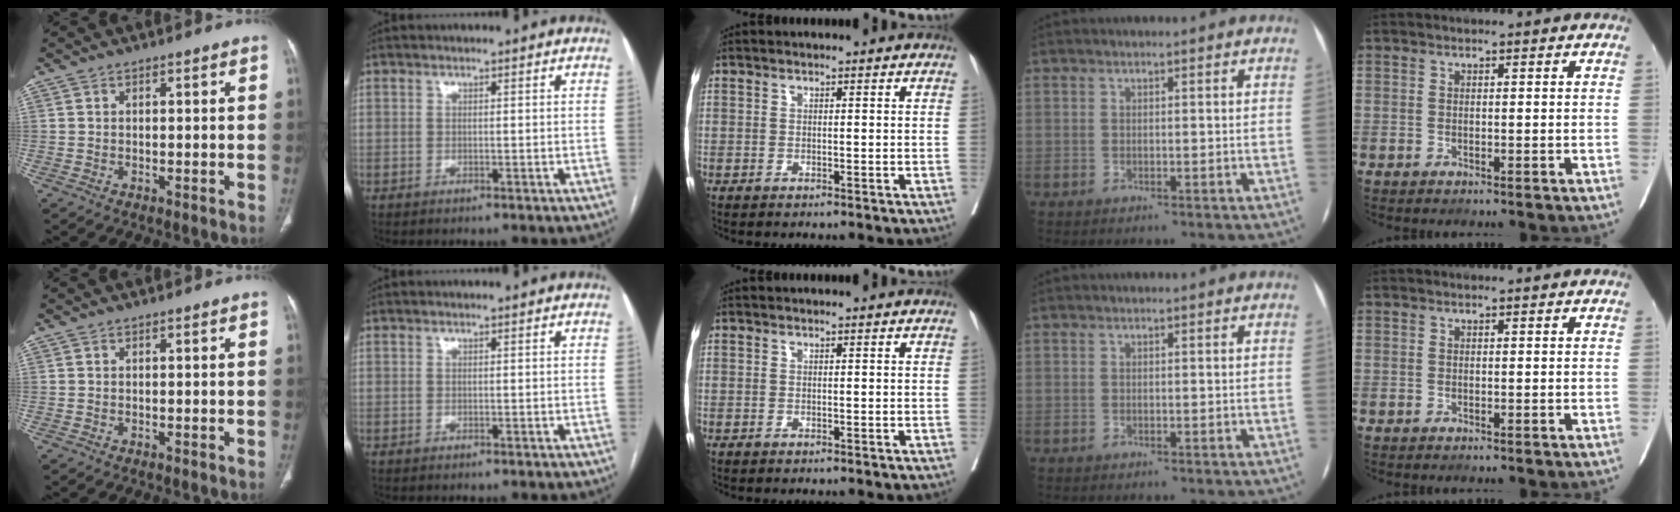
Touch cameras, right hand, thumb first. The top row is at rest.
{}